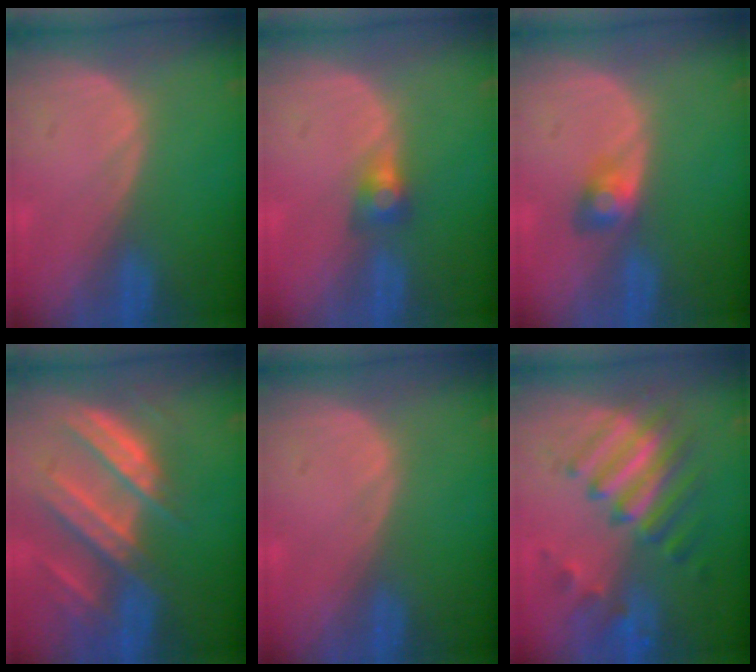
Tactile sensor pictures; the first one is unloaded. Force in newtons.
{"total": 3.0, "press": 2.5, "slide": 1.6}
{"total": 2.7, "press": 2.7, "slide": 0.3}
{"total": 9.9, "press": 8.7, "slide": 4.6}
{"total": 0.0}
{"total": 8.7, "press": 8.3, "slide": 2.4}